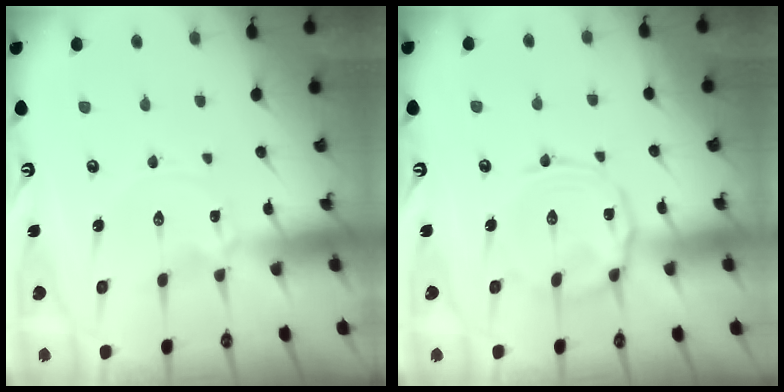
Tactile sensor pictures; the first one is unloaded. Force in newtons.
{"total": 7.2, "press": 7.2, "slide": 0.6}